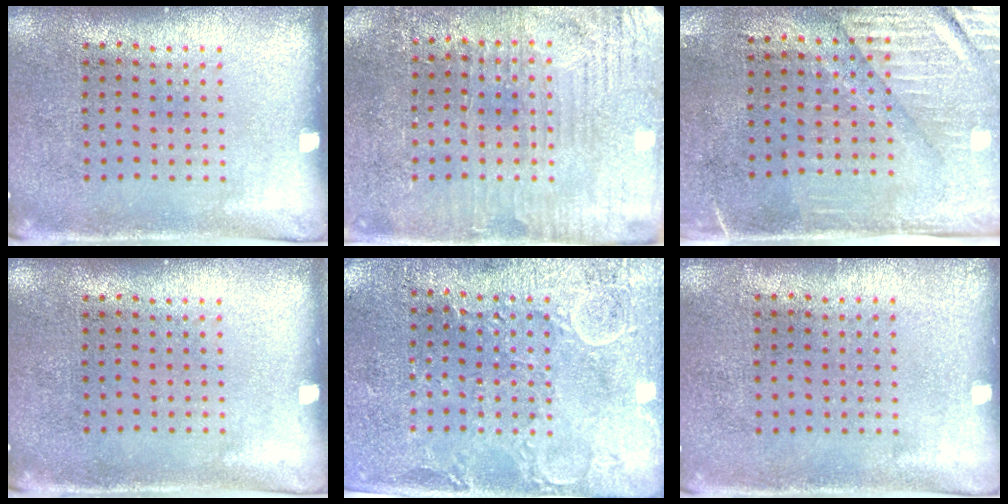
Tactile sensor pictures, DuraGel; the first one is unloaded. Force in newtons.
{"total": 3.2, "press": 3.1, "slide": 0.7}
{"total": 3.0, "press": 2.6, "slide": 1.5}
{"total": 0.0}
{"total": 2.8, "press": 2.7, "slide": 0.8}
{"total": 0.0}